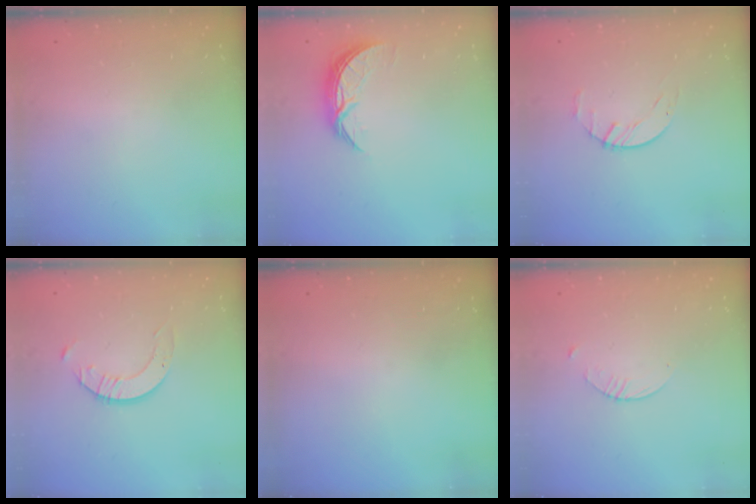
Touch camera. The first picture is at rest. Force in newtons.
{"total": 7.6, "press": 7.6, "slide": 0.5}
{"total": 1.6, "press": 1.6, "slide": 0.3}
{"total": 3.3, "press": 3.3, "slide": 0.3}
{"total": 0.0}
{"total": 1.5, "press": 1.5, "slide": 0.2}